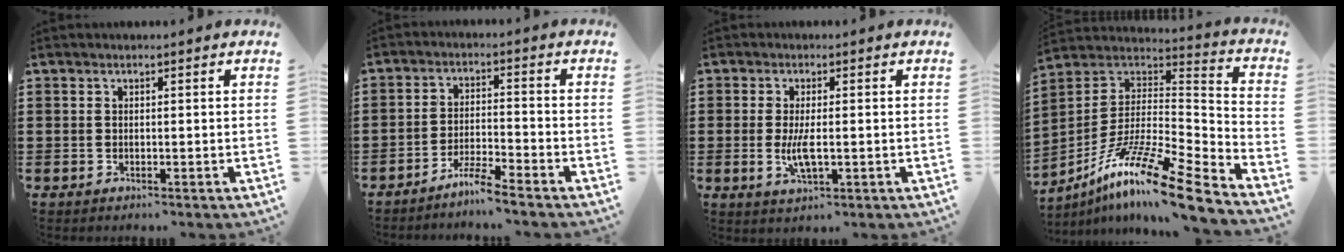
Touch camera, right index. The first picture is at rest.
{"total": 4.1, "force": [-3.8, -0.5, 1.3], "torque": [-0.031, -0.001, -0.078]}
{"total": 4.4, "force": [-0.6, 1.3, 4.2], "torque": [-0.093, -0.009, -0.016]}
{"total": 14.6, "force": [-10.4, 1.2, 10.1], "torque": [-0.178, 0.018, -0.191]}